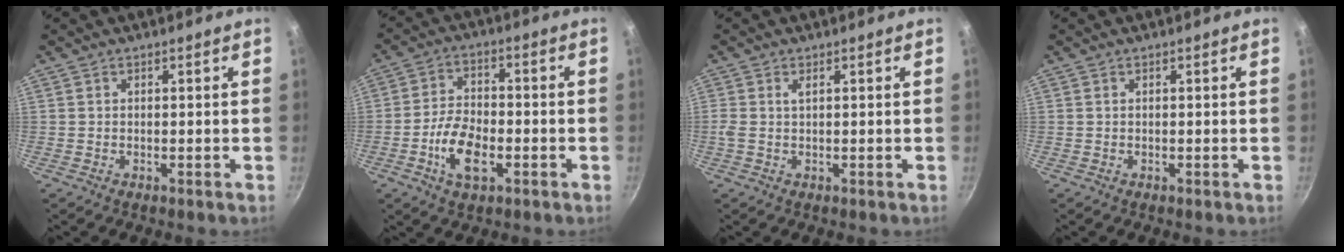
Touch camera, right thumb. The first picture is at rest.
{"total": 10.4, "force": [-3.8, 5.5, 8.0], "torque": [-0.142, 0.027, -0.075]}
{"total": 1.6, "force": [0.4, 0.6, 1.4], "torque": [-0.034, 0.002, 0.008]}
{"total": 0.0}